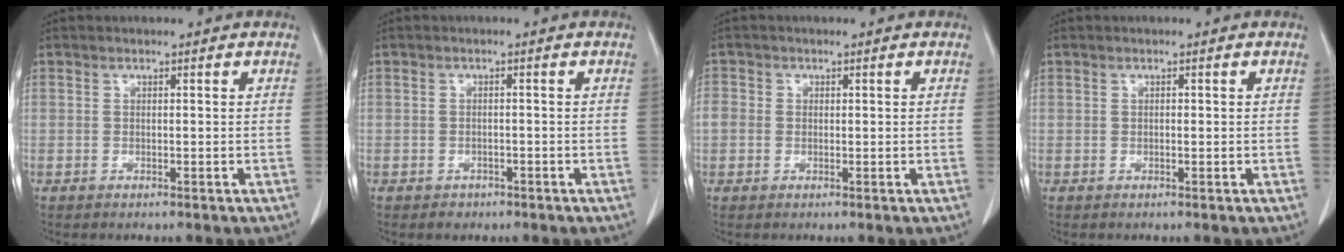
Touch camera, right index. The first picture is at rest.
{"total": 1.7, "force": [-1.1, 1.2, 0.2], "torque": [-0.005, 0.004, -0.015]}
{"total": 3.1, "force": [-0.1, 2.9, 1.1], "torque": [-0.030, 0.014, -0.001]}
{"total": 0.0}